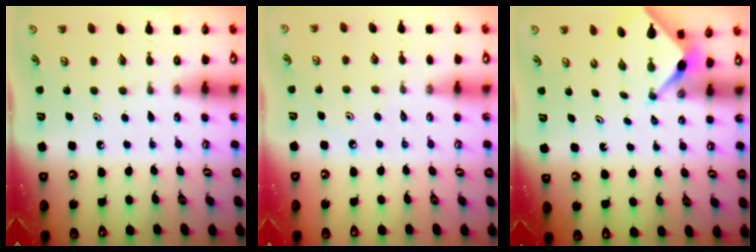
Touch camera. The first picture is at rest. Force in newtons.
{"total": 0.8, "press": 0.7, "slide": 0.3}
{"total": 3.2, "press": 3.2, "slide": 0.4}